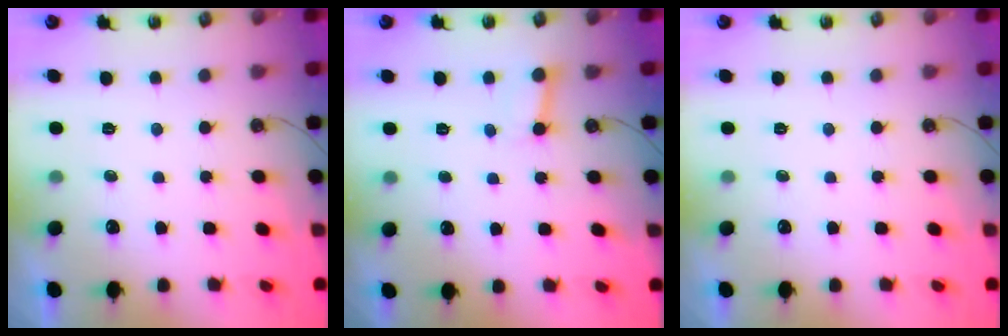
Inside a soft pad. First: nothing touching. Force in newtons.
{"total": 2.7, "press": 2.7, "slide": 0.2}
{"total": 0.0}